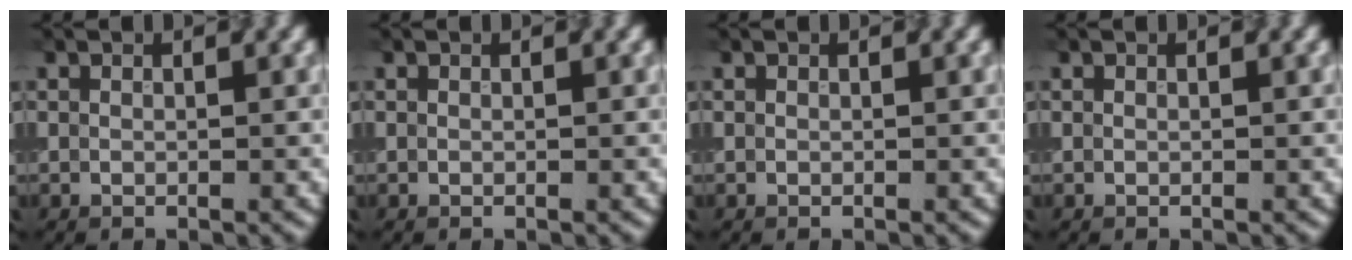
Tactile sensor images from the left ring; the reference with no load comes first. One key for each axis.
{"total": 0.0}
{"total": 0.0}
{"total": 0.0}